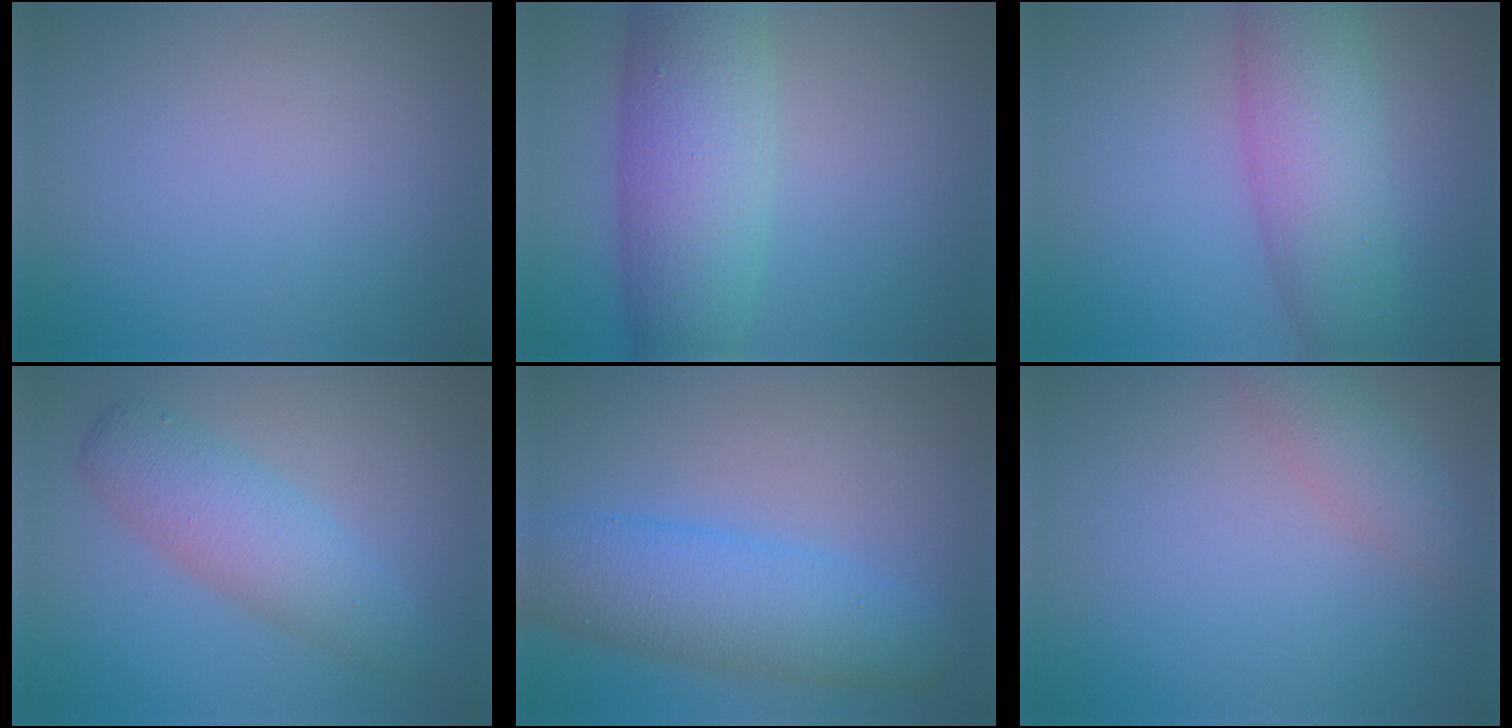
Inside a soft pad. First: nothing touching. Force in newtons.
{"total": 9.3, "press": 9.3, "slide": 0.2}
{"total": 7.1, "press": 7.1, "slide": 0.3}
{"total": 4.7, "press": 4.7, "slide": 0.2}
{"total": 6.5, "press": 6.5, "slide": 0.1}
{"total": 2.5, "press": 2.5, "slide": 0.1}